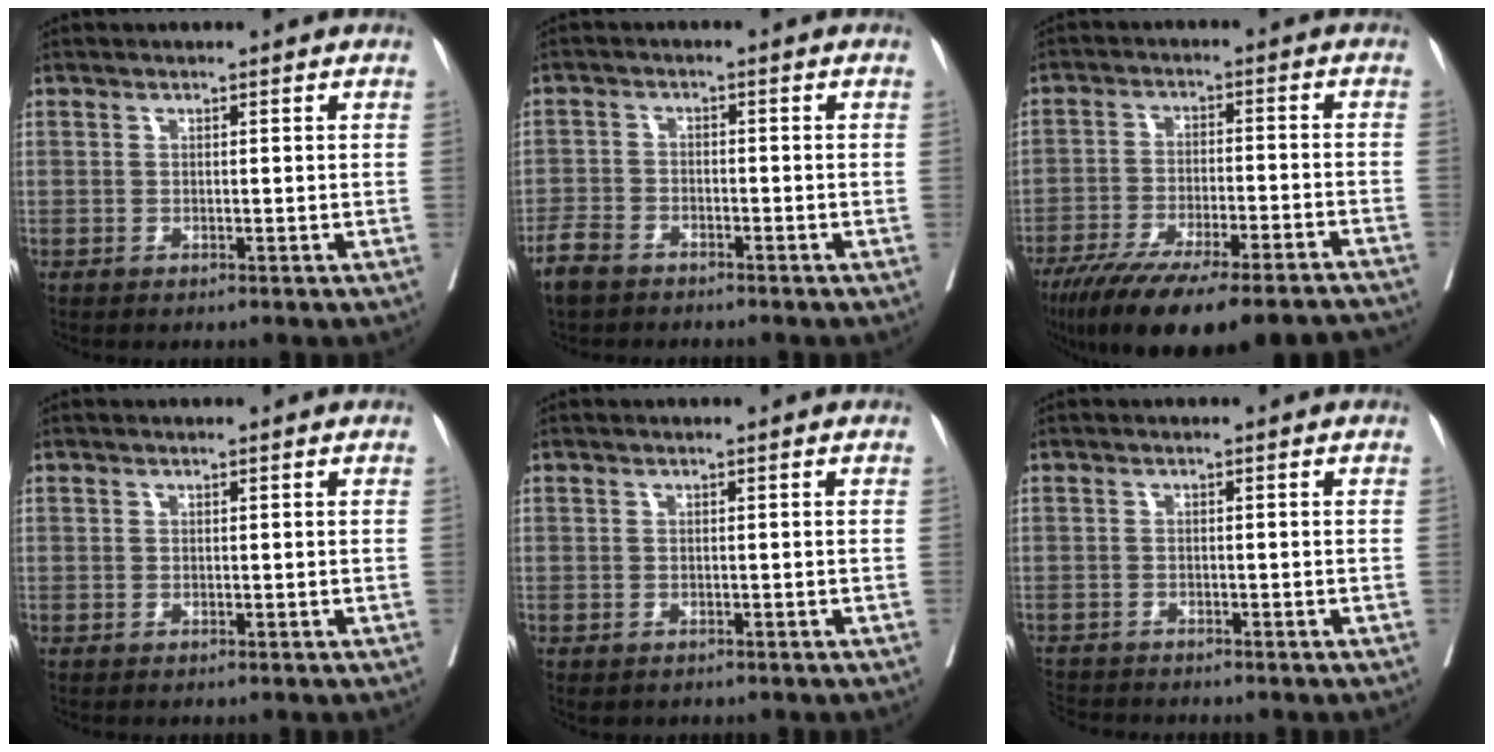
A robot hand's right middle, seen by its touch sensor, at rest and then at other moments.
{"total": 4.2, "force": [-3.5, 1.8, 1.6], "torque": [-0.042, -0.004, -0.067]}
{"total": 22.9, "force": [-19.0, 3.1, 12.4], "torque": [-0.156, -0.028, -0.273]}
{"total": 0.0}
{"total": 1.4, "force": [-1.0, 0.9, 0.5], "torque": [-0.013, -0.003, -0.008]}
{"total": 3.5, "force": [-3.5, 0.5, -0.1], "torque": [-0.001, -0.014, -0.062]}